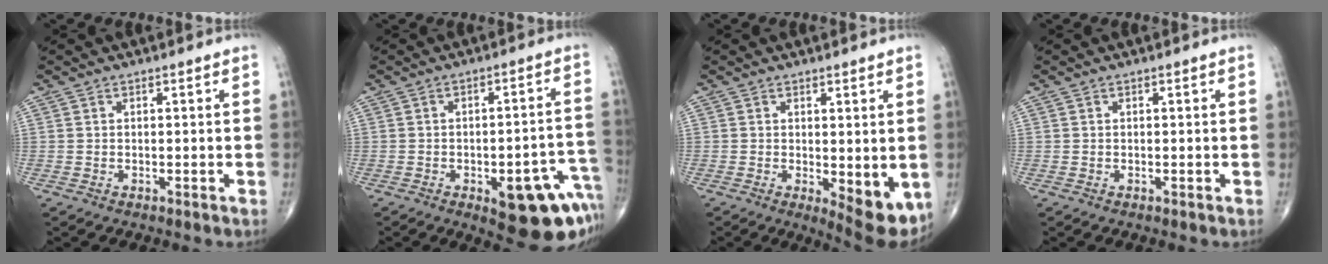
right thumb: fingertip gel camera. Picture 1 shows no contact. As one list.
[{"total": 16.3, "force": [-7.0, 6.4, 13.2], "torque": [-0.096, 0.044, -0.070]}, {"total": 8.0, "force": [-1.2, 3.0, 7.3], "torque": [-0.088, -0.022, -0.007]}, {"total": 0.0}]